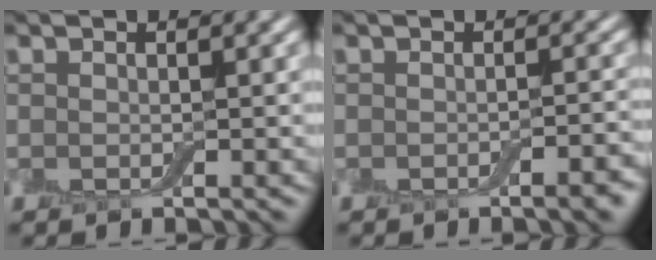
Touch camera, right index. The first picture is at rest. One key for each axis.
{"total": 2.3, "fx": -1.2, "fy": 0.6, "fz": 1.9, "tx": -0.021, "ty": 0.001, "tz": -0.018}